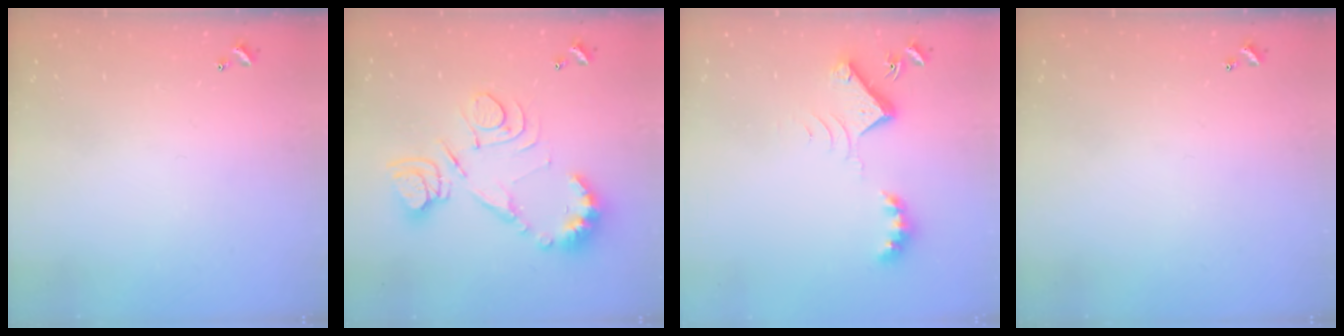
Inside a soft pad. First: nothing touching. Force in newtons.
{"total": 16.2, "press": 16.1, "slide": 1.2}
{"total": 8.2, "press": 8.1, "slide": 0.8}
{"total": 0.0}